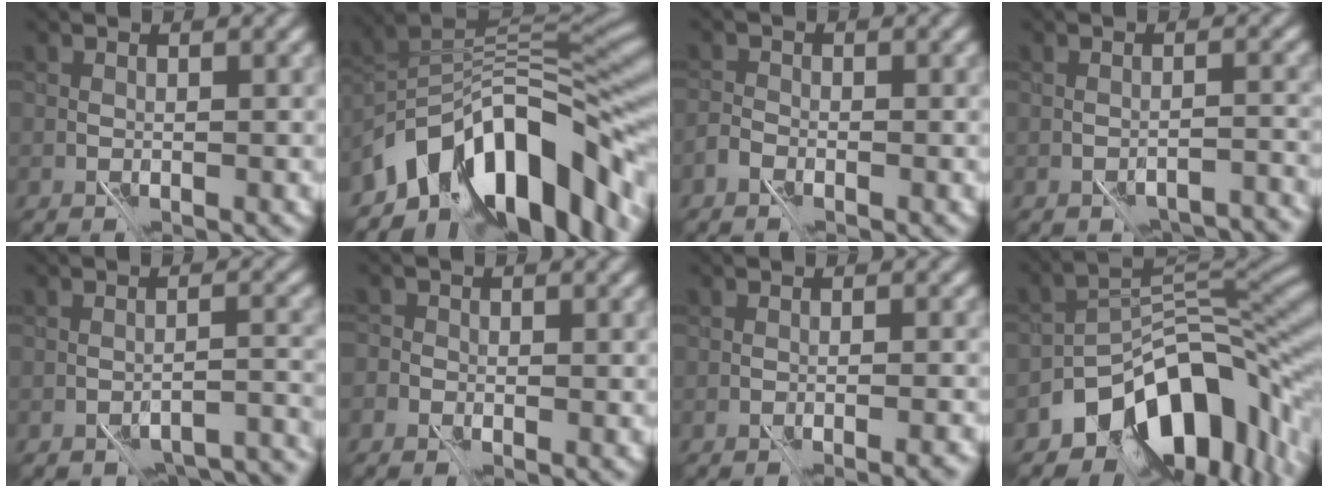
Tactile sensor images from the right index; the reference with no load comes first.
{"total": 11.9, "force": [-6.5, 6.0, 8.0], "torque": [-0.112, 0.020, -0.124]}
{"total": 1.9, "force": [-1.6, 0.9, 0.6], "torque": [-0.011, 0.001, -0.041]}
{"total": 4.8, "force": [-4.0, 1.5, 2.0], "torque": [-0.024, 0.001, -0.050]}
{"total": 6.2, "force": [-5.2, 2.1, 2.7], "torque": [-0.025, -0.002, -0.058]}
{"total": 2.1, "force": [-0.9, 1.8, 0.8], "torque": [0.010, 0.002, -0.027]}
{"total": 1.9, "force": [-1.6, 0.3, 1.0], "torque": [-0.010, -0.003, -0.020]}
{"total": 10.8, "force": [-6.3, 5.7, 6.7], "torque": [-0.070, 0.006, -0.120]}